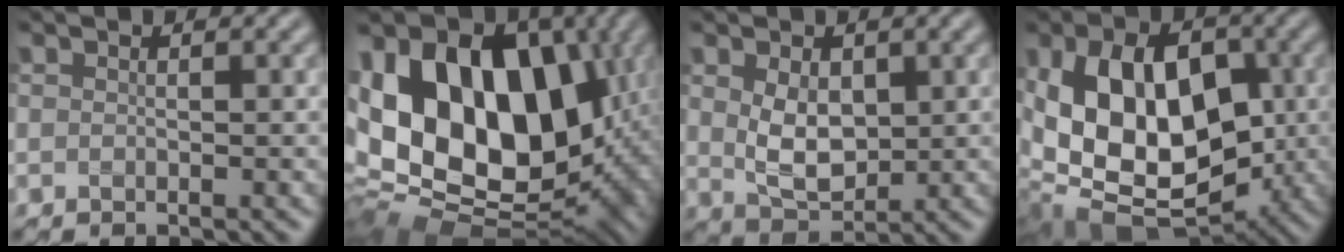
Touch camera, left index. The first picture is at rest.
{"total": 17.8, "force": [2.4, 12.1, 12.9], "torque": [-0.235, 0.011, 0.051]}
{"total": 4.3, "force": [0.7, 2.8, 3.2], "torque": [-0.070, -0.003, 0.021]}
{"total": 14.8, "force": [-0.7, 9.5, 11.4], "torque": [-0.208, -0.004, -0.009]}